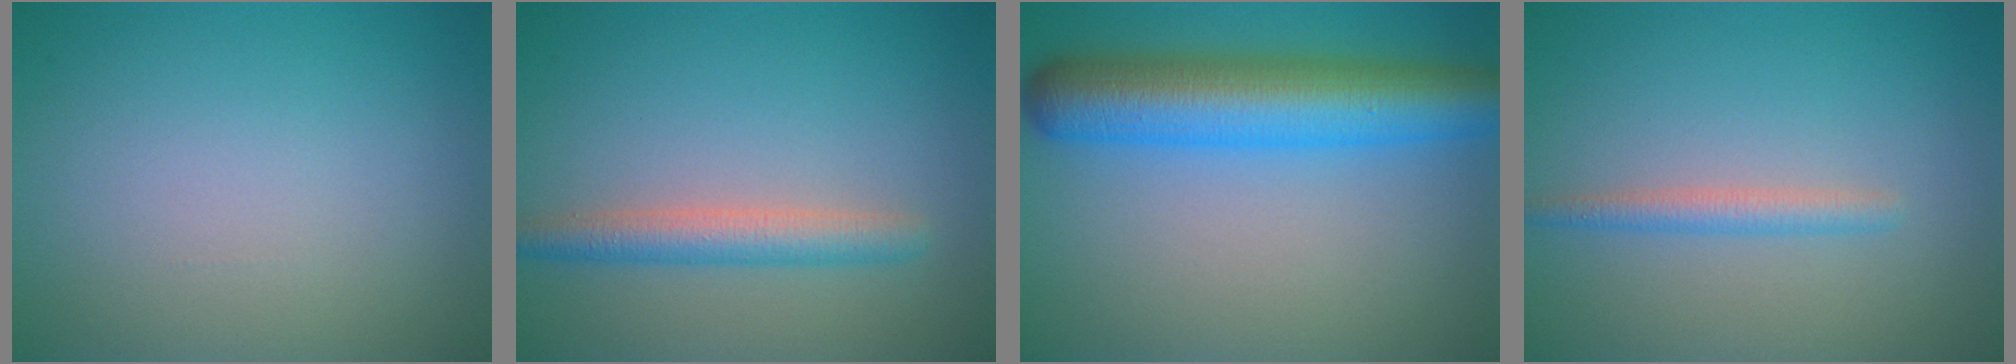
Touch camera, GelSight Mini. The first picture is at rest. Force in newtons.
{"total": 3.0, "press": 3.0, "slide": 0.1}
{"total": 8.7, "press": 8.7, "slide": 0.2}
{"total": 1.7, "press": 1.7, "slide": 0.1}